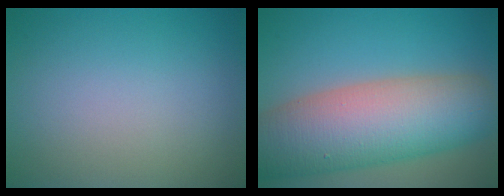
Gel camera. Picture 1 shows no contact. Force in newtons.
{"total": 12.2, "press": 12.2, "slide": 0.7}